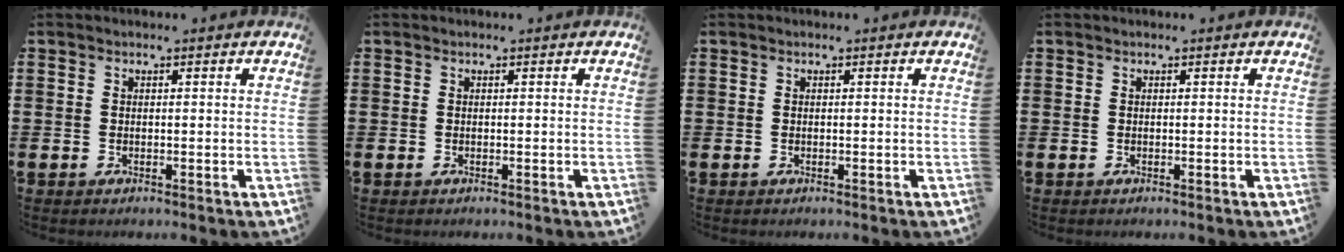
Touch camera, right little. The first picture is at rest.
{"total": 0.0}
{"total": 0.0}
{"total": 0.0}